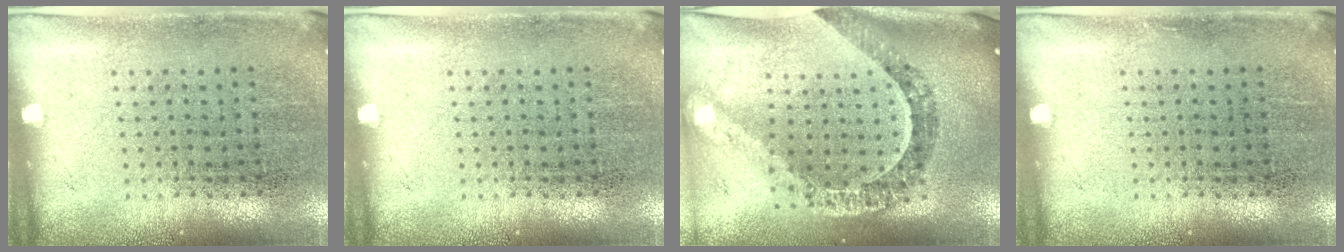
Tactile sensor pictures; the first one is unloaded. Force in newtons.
{"total": 0.0}
{"total": 2.0, "press": 1.8, "slide": 0.9}
{"total": 0.0}